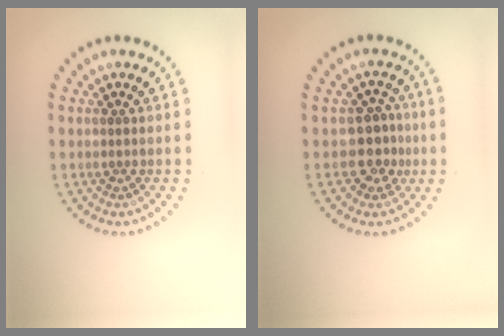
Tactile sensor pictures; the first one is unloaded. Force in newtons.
{"total": 2.9, "press": 2.6, "slide": 1.3}